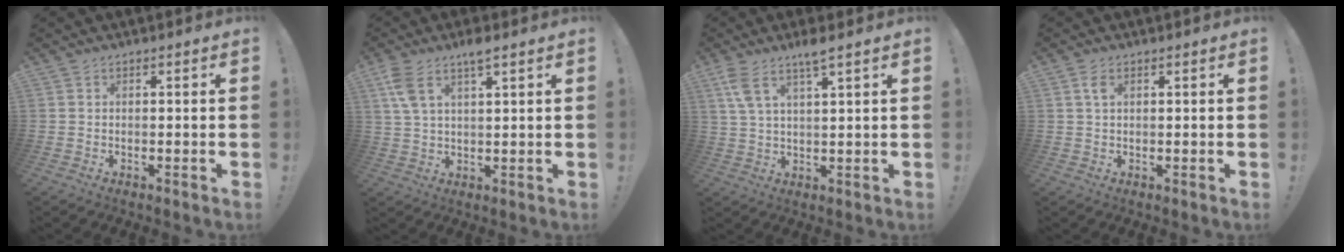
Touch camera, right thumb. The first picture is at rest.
{"total": 7.1, "force": [4.4, 2.0, 5.2], "torque": [-0.096, -0.013, 0.080]}
{"total": 7.0, "force": [4.6, 1.0, 5.1], "torque": [-0.097, -0.017, 0.081]}
{"total": 2.7, "force": [1.2, 1.4, 2.1], "torque": [-0.040, 0.002, 0.020]}